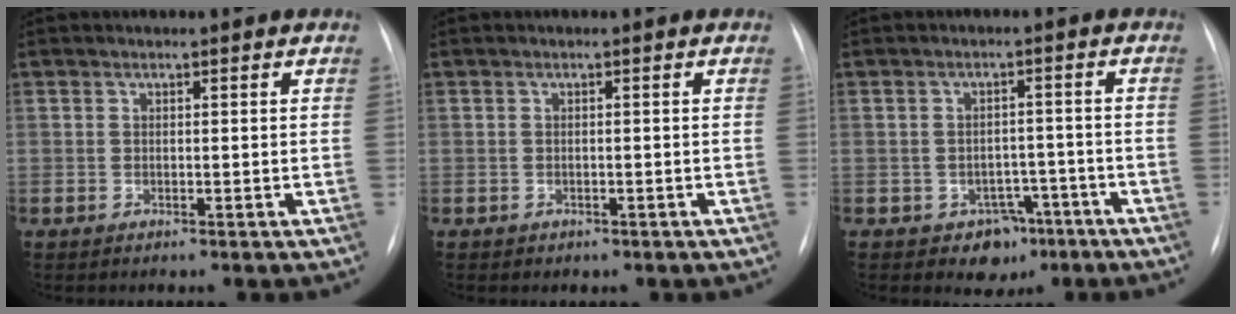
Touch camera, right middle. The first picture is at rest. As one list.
[{"total": 0.8, "force": [-0.4, 0.6, 0.1], "torque": [-0.007, 0.003, -0.003]}, {"total": 4.8, "force": [-2.8, 3.7, 1.3], "torque": [-0.003, 0.017, -0.029]}]